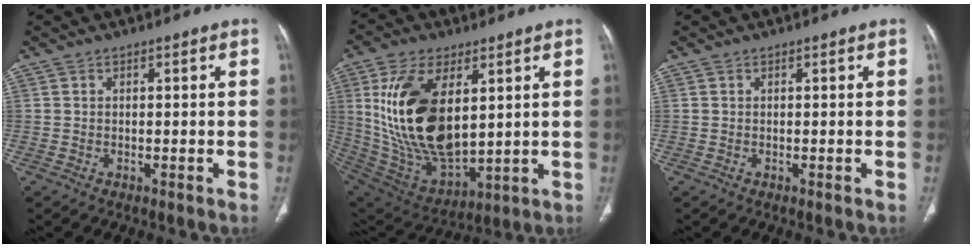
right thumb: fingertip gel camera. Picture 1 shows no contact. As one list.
[{"total": 22.4, "force": [5.0, 11.7, 18.5], "torque": [-0.349, -0.029, 0.109]}, {"total": 0.0}]